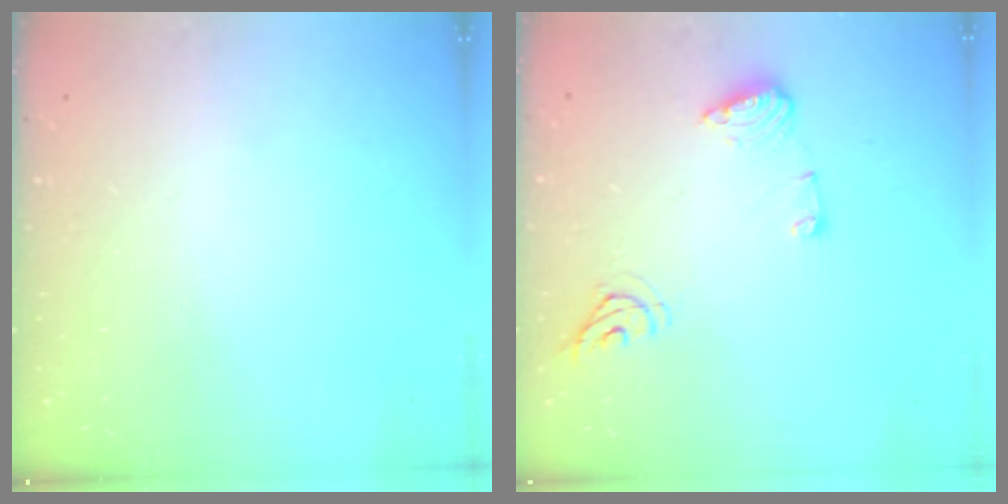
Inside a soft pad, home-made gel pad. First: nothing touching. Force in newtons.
{"total": 8.6, "press": 8.5, "slide": 0.1}